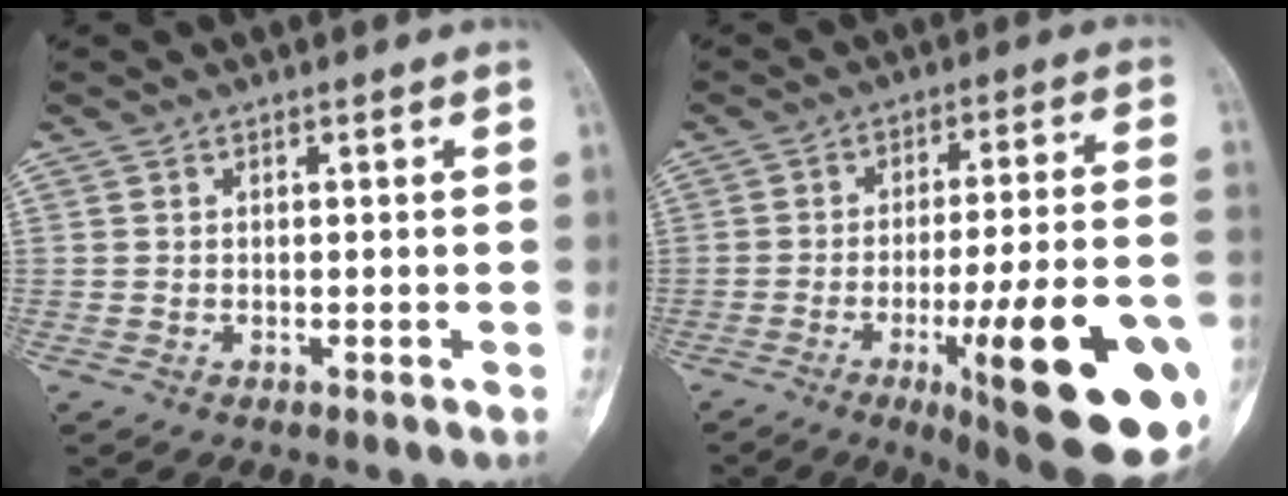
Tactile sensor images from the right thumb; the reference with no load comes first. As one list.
[{"total": 24.7, "force": [-8.6, 4.9, 22.6], "torque": [-0.268, 0.009, -0.112]}]